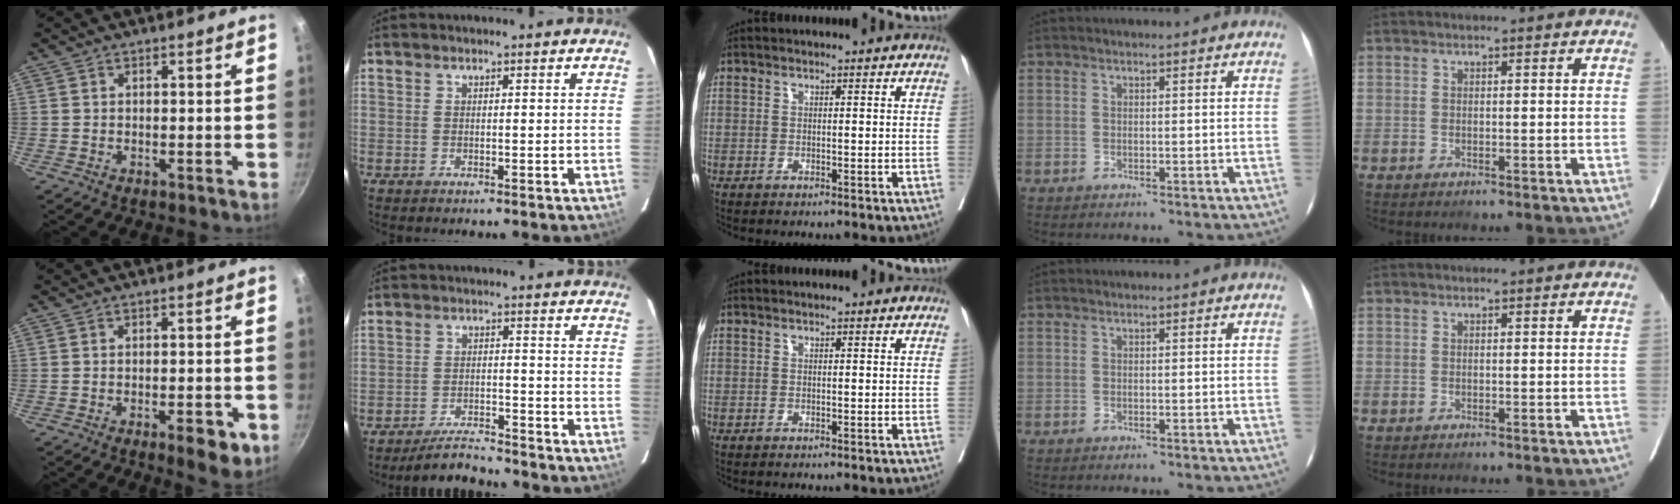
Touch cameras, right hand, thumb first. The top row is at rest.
{"thumb": {"total": 5.8, "force": [-2.6, 1.9, 4.8], "torque": [-0.056, 0.002, -0.032]}, "index": {"total": 5.3, "force": [-5.3, 0.5, 0.8], "torque": [-0.015, -0.009, -0.089]}}